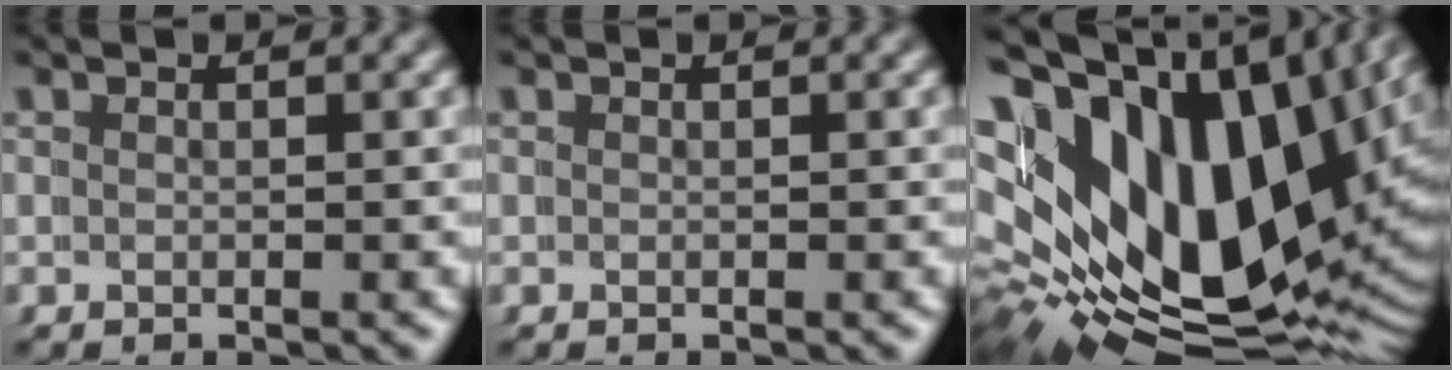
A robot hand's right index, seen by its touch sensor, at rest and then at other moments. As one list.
[{"total": 0.0}, {"total": 19.2, "force": [2.5, 12.8, 14.0], "torque": [-0.266, -0.032, 0.051]}]